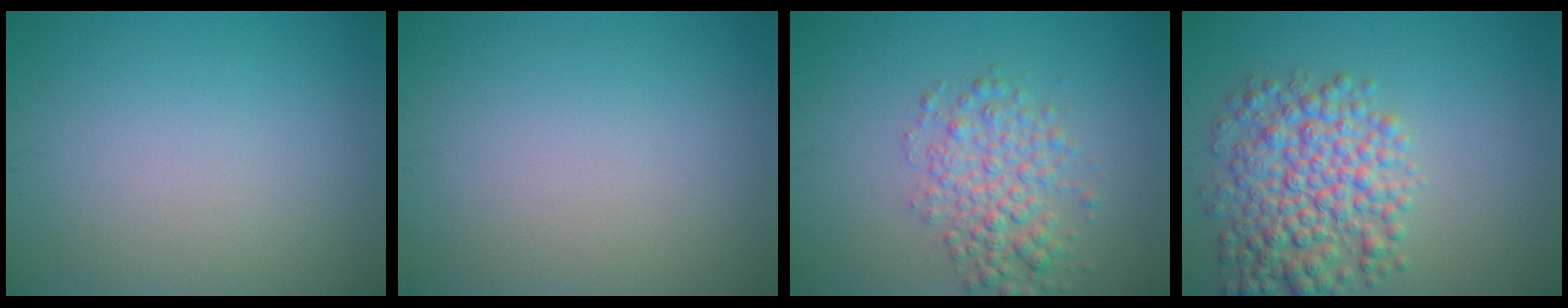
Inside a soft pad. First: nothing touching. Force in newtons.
{"total": 0.0}
{"total": 3.9, "press": 3.9, "slide": 0.1}
{"total": 6.7, "press": 6.7, "slide": 0.1}